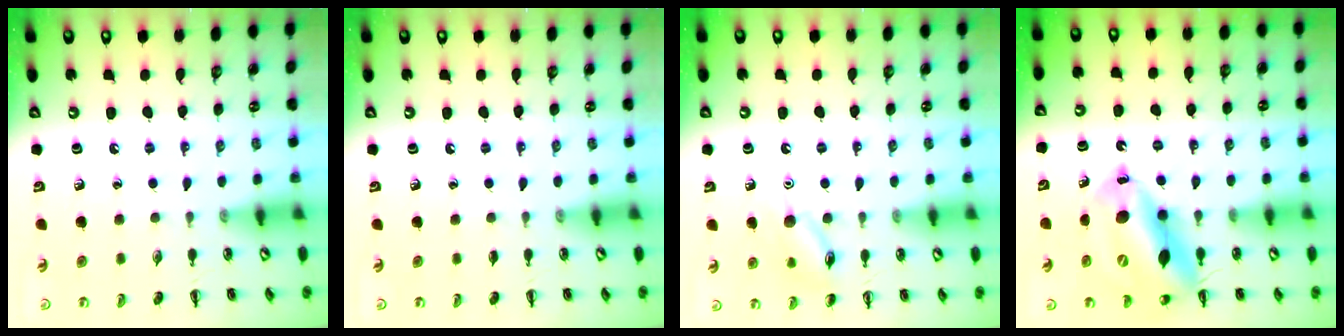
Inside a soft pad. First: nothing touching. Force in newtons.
{"total": 0.0}
{"total": 10.4, "press": 10.4, "slide": 0.7}
{"total": 17.5, "press": 16.7, "slide": 5.3}